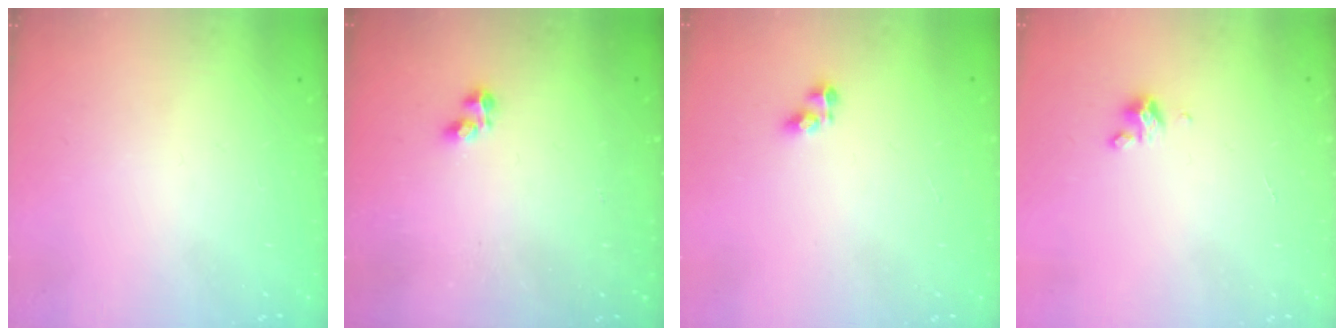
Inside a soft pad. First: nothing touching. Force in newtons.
{"total": 2.3, "press": 2.3, "slide": 0.5}
{"total": 3.7, "press": 3.7, "slide": 0.5}
{"total": 1.7, "press": 1.7, "slide": 0.3}